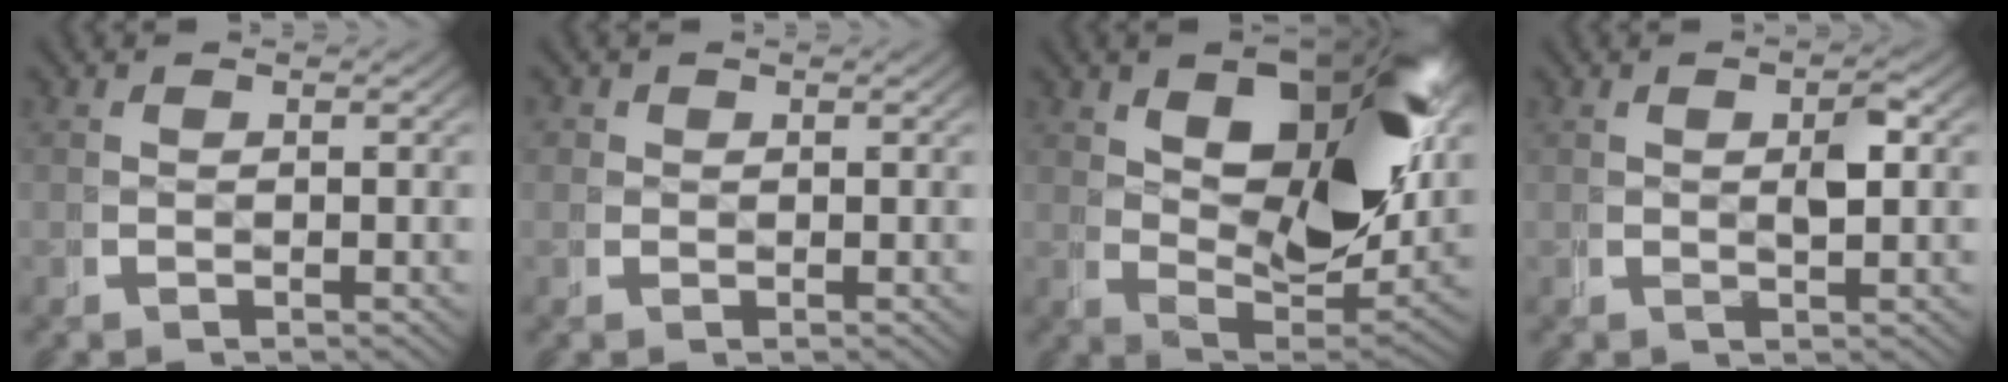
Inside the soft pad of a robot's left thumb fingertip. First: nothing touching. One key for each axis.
{"total": 1.5, "fx": 0.5, "fy": 1.3, "fz": 0.4, "tx": -0.012, "ty": -0.009, "tz": 0.010}
{"total": 15.1, "fx": 2.9, "fy": 7.2, "fz": 12.9, "tx": -0.194, "ty": -0.033, "tz": 0.065}
{"total": 2.1, "fx": 0.5, "fy": 0.3, "fz": 2.0, "tx": -0.039, "ty": 0.000, "tz": 0.012}